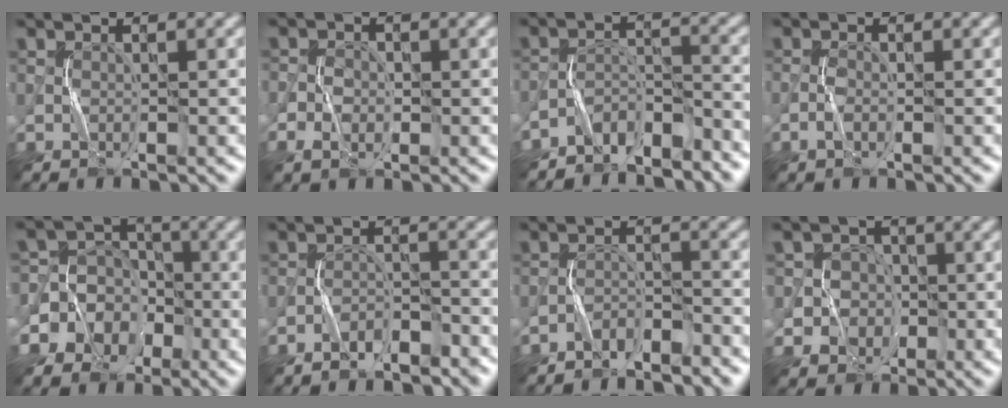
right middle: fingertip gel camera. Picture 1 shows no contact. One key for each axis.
{"total": 2.3, "fx": -0.8, "fy": 1.8, "fz": 1.2, "tx": -0.013, "ty": 0.001, "tz": -0.017}
{"total": 5.4, "fx": -4.9, "fy": 1.8, "fz": 1.5, "tx": -0.018, "ty": -0.005, "tz": -0.092}
{"total": 0.8, "fx": -0.4, "fy": 0.3, "fz": 0.7, "tx": -0.014, "ty": 0.002, "tz": -0.010}
{"total": 9.6, "fx": -3.8, "fy": 8.5, "fz": 2.3, "tx": -0.061, "ty": 0.011, "tz": -0.091}
{"total": 3.6, "fx": -3.1, "fy": 1.3, "fz": 1.4, "tx": -0.024, "ty": 0.002, "tz": -0.056}
{"total": 3.2, "fx": -3.0, "fy": 0.6, "fz": 0.6, "tx": -0.011, "ty": 0.003, "tz": -0.061}
{"total": 4.9, "fx": -1.5, "fy": 4.7, "fz": 0.4, "tx": 0.005, "ty": 0.010, "tz": -0.047}